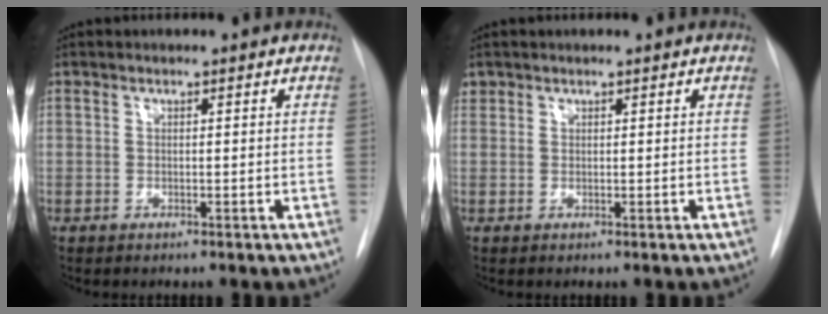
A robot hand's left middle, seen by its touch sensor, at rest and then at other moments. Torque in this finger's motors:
{"motor_torque": [-0.07, -0.07, 0.05, -0.03]}